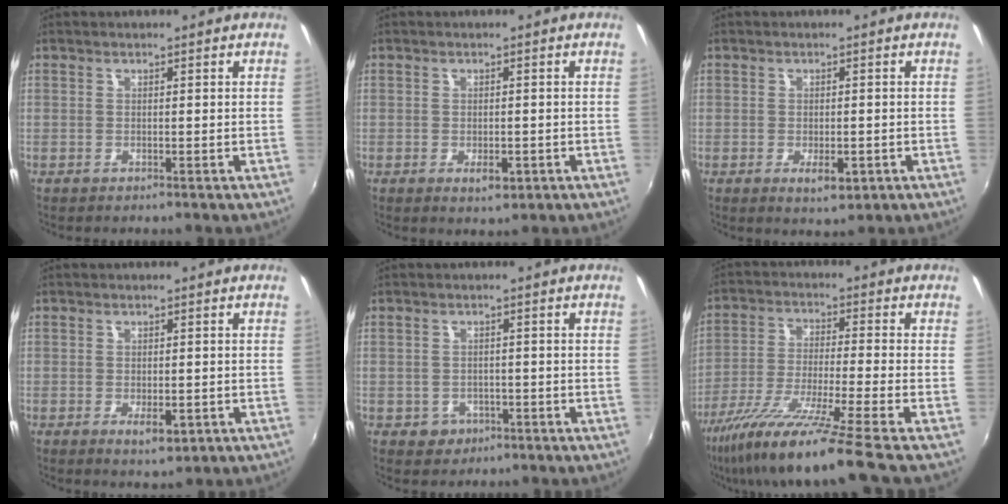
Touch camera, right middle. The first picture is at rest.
{"total": 2.8, "force": [-1.1, 1.4, 2.2], "torque": [-0.040, -0.006, -0.012]}
{"total": 3.6, "force": [-1.3, 1.7, 2.9], "torque": [-0.053, -0.009, -0.017]}
{"total": 3.5, "force": [-1.2, 1.7, 2.8], "torque": [-0.051, -0.009, -0.015]}
{"total": 3.7, "force": [-1.5, 3.2, 1.0], "torque": [-0.030, 0.003, -0.014]}
{"total": 18.6, "force": [-14.3, -1.5, 11.7], "torque": [-0.220, -0.054, -0.246]}